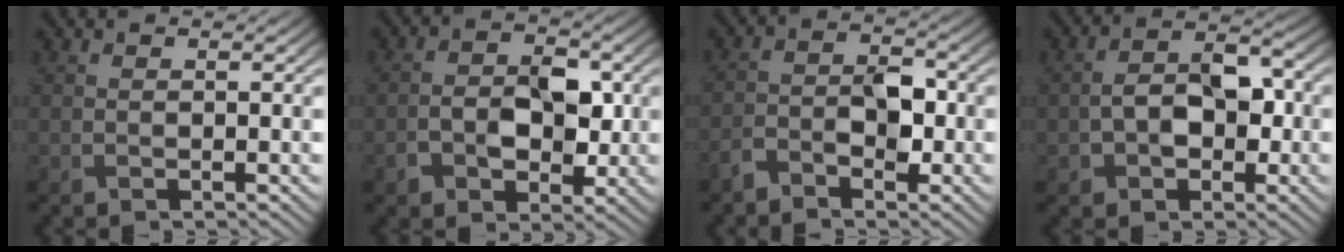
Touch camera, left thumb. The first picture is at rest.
{"total": 5.8, "force": [-1.1, 3.7, 4.3], "torque": [-0.071, -0.002, -0.020]}
{"total": 4.4, "force": [-2.3, 2.3, 2.9], "torque": [-0.054, 0.008, -0.050]}
{"total": 6.4, "force": [-1.0, 4.3, 4.6], "torque": [-0.079, -0.001, -0.019]}